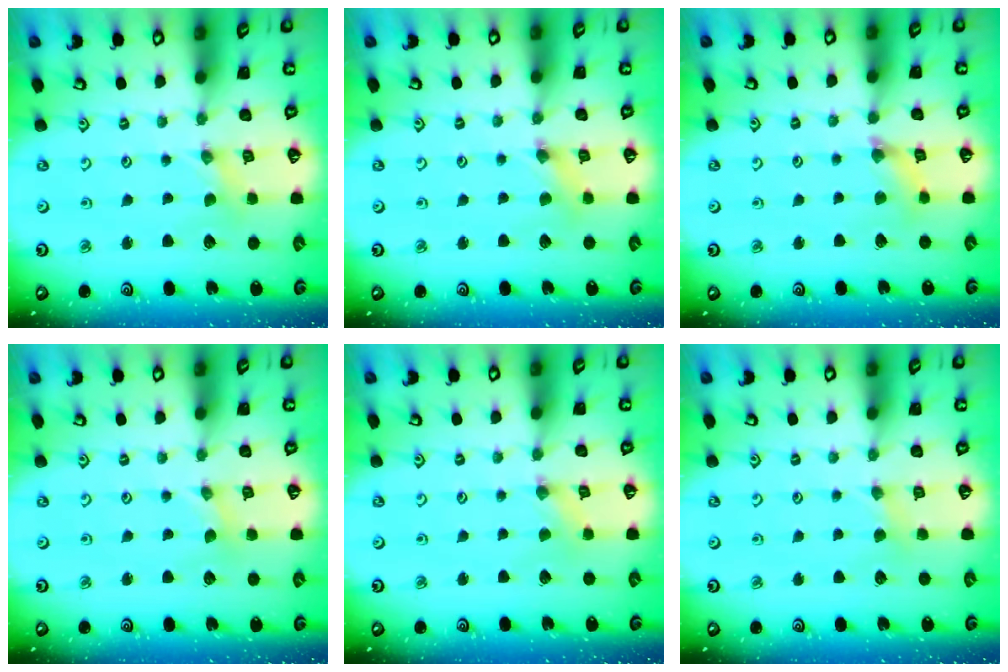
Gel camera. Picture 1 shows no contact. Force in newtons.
{"total": 1.4, "press": 1.4, "slide": 0.2}
{"total": 3.8, "press": 3.7, "slide": 0.3}
{"total": 0.8, "press": 0.8, "slide": 0.2}
{"total": 0.5, "press": 0.5, "slide": 0.2}
{"total": 3.0, "press": 2.9, "slide": 0.5}